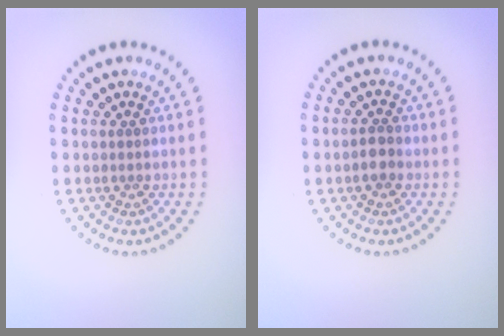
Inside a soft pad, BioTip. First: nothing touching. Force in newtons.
{"total": 1.6, "press": 1.5, "slide": 0.5}